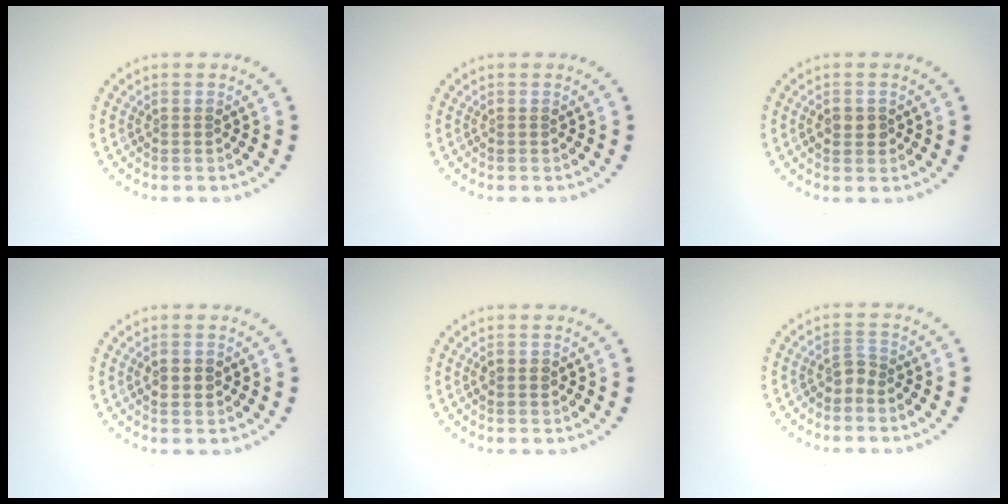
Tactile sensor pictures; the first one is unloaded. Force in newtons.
{"total": 0.0}
{"total": 1.8, "press": 1.7, "slide": 0.3}
{"total": 2.1, "press": 2.1, "slide": 0.0}
{"total": 1.3, "press": 1.3, "slide": 0.1}
{"total": 1.5, "press": 1.1, "slide": 1.0}